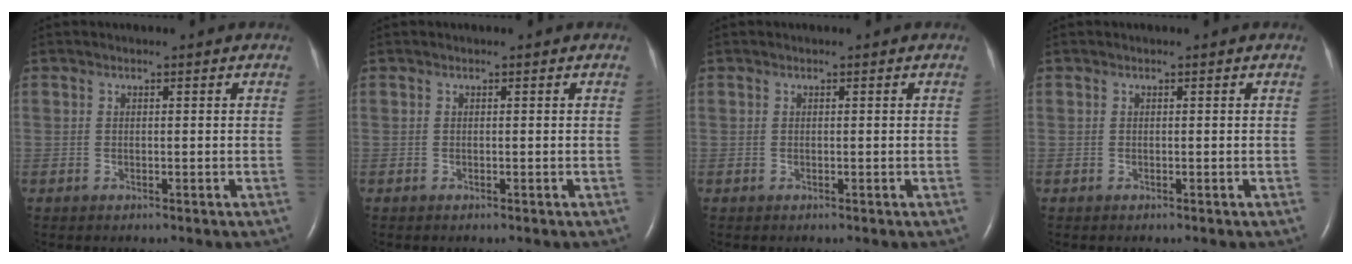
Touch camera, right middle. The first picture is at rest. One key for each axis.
{"total": 0.0}
{"total": 0.0}
{"total": 0.0}